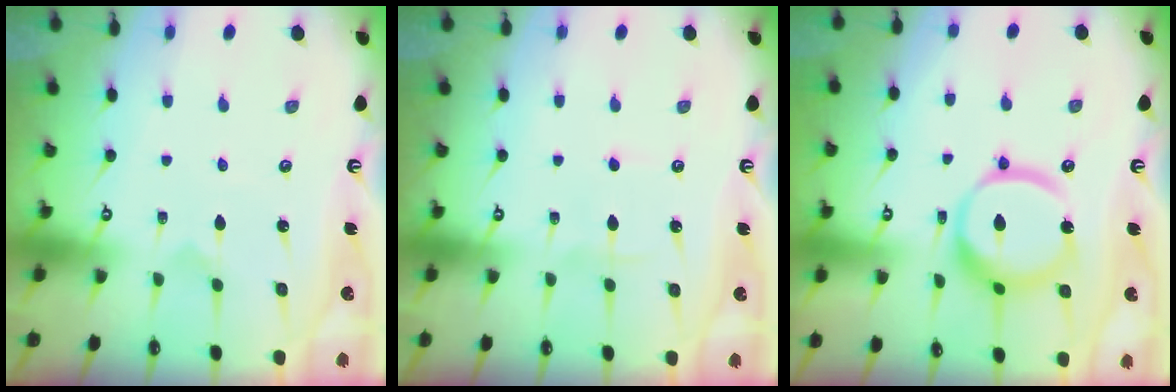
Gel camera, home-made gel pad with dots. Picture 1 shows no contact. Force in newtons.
{"total": 2.9, "press": 2.9, "slide": 0.3}
{"total": 15.6, "press": 15.5, "slide": 1.7}